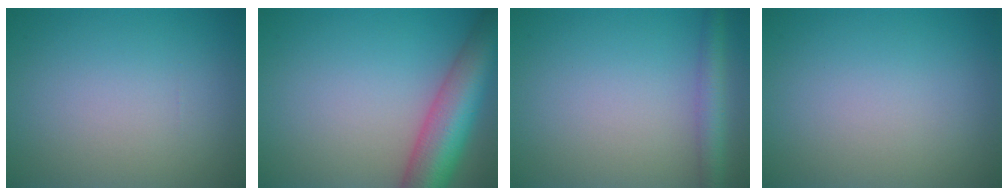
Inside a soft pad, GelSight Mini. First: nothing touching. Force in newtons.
{"total": 8.9, "press": 8.9, "slide": 0.4}
{"total": 3.0, "press": 3.0, "slide": 0.1}
{"total": 0.0}